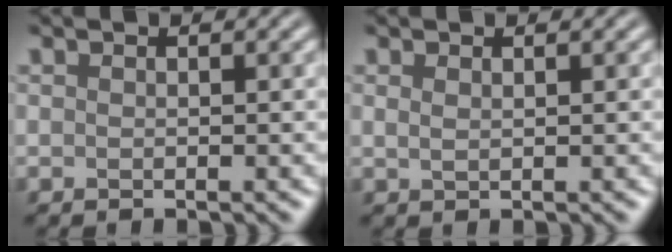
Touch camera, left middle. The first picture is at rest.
{"total": 0.7, "force": [0.4, 0.2, 0.5], "torque": [-0.011, 0.000, 0.009]}